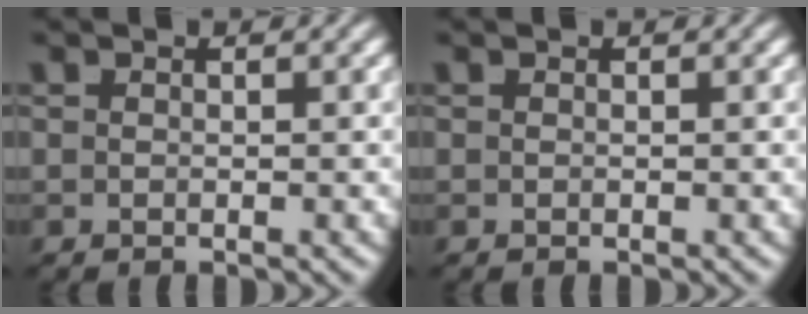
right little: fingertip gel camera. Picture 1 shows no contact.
{"total": 0.0}